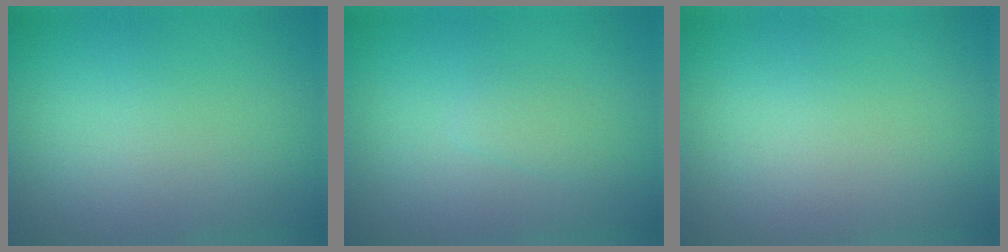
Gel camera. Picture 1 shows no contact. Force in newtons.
{"total": 0.9, "press": 0.9, "slide": 0.0}
{"total": 0.0}